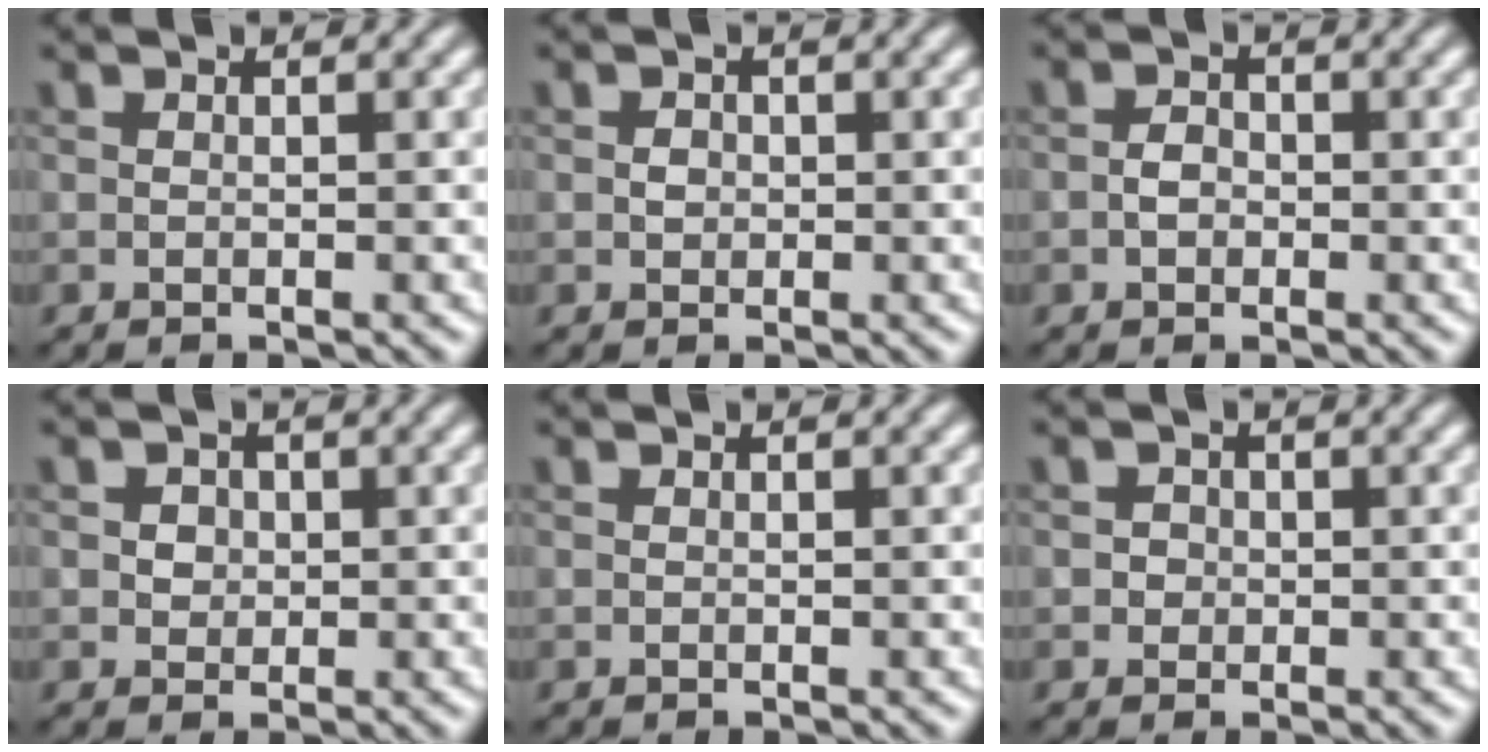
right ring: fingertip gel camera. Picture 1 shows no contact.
{"total": 0.9, "force": [0.0, 0.8, 0.4], "torque": [-0.005, -0.003, -0.002]}
{"total": 1.5, "force": [-0.5, 1.1, 0.9], "torque": [-0.015, 0.003, -0.012]}
{"total": 1.6, "force": [0.4, 1.4, 0.6], "torque": [-0.003, 0.002, 0.008]}
{"total": 0.0}
{"total": 1.1, "force": [0.0, 1.1, 0.2], "torque": [0.010, -0.002, -0.002]}